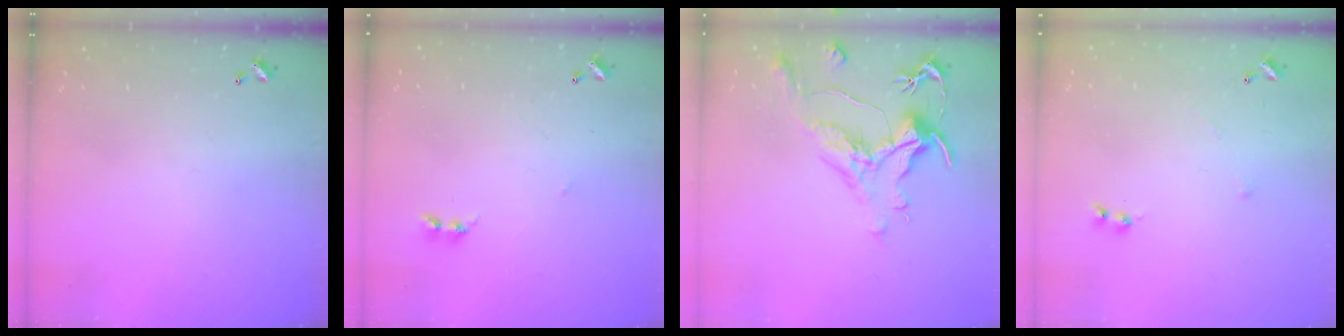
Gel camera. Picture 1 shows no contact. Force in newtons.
{"total": 2.8, "press": 2.7, "slide": 0.4}
{"total": 1.1, "press": 0.2, "slide": 1.1}
{"total": 6.1, "press": 6.1, "slide": 0.8}